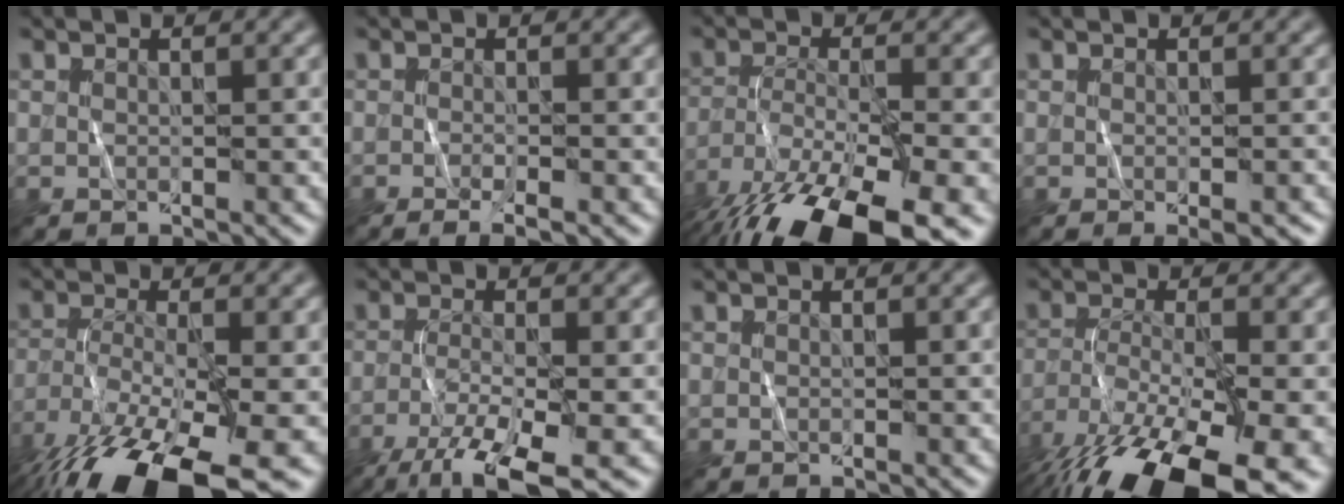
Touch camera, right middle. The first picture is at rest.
{"total": 2.1, "force": [-1.1, 0.6, 1.7], "torque": [-0.022, 0.000, -0.026]}
{"total": 14.1, "force": [-9.4, 4.7, 9.3], "torque": [-0.186, -0.036, -0.149]}
{"total": 2.1, "force": [-0.8, 0.5, 1.9], "torque": [-0.024, -0.003, -0.006]}
{"total": 13.1, "force": [-8.8, 3.7, 9.0], "torque": [-0.187, -0.024, -0.150]}
{"total": 7.4, "force": [-4.6, 1.8, 5.6], "torque": [-0.104, -0.012, -0.089]}
{"total": 0.0}
{"total": 15.5, "force": [-10.2, 5.0, 10.6], "torque": [-0.200, -0.046, -0.155]}